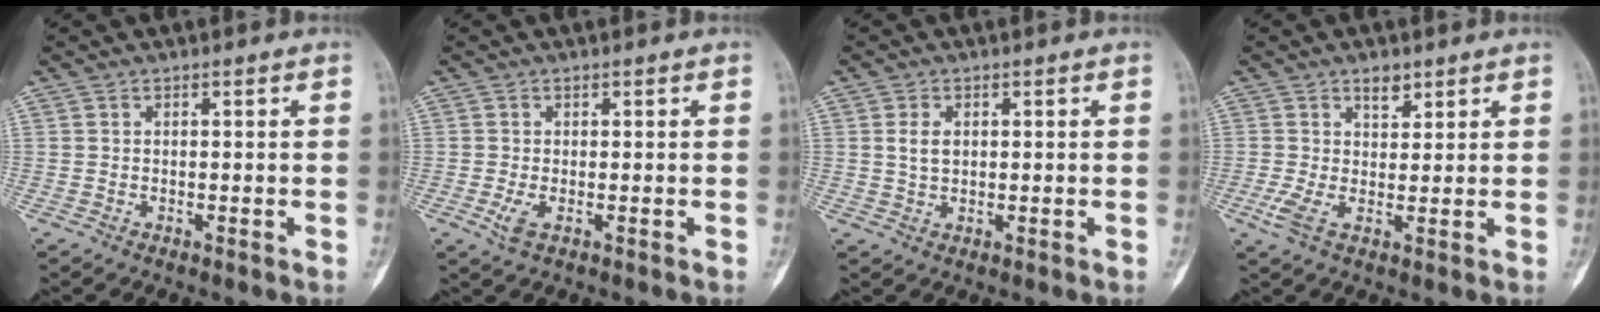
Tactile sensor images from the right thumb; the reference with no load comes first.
{"total": 2.7, "force": [-0.7, 1.3, 2.2], "torque": [-0.051, -0.007, -0.015]}
{"total": 3.0, "force": [0.7, 2.0, 2.2], "torque": [-0.035, -0.002, 0.015]}
{"total": 4.6, "force": [1.7, 2.5, 3.6], "torque": [-0.063, -0.003, 0.031]}